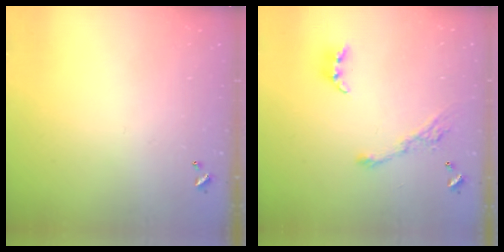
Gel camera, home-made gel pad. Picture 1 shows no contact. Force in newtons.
{"total": 10.1, "press": 10.0, "slide": 1.4}